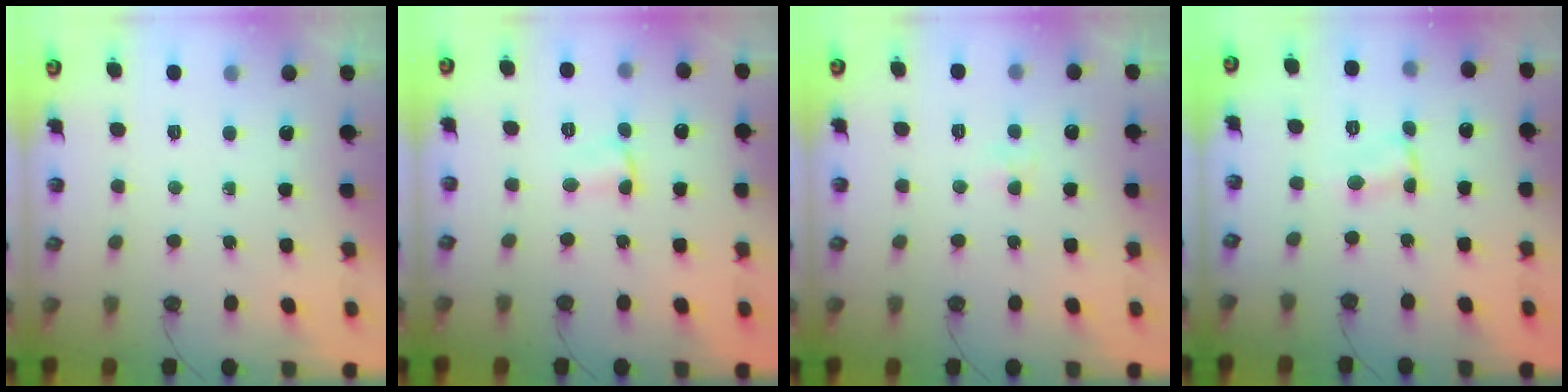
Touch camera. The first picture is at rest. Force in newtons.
{"total": 4.0, "press": 2.2, "slide": 3.3}
{"total": 2.9, "press": 2.8, "slide": 0.5}
{"total": 1.8, "press": 1.8, "slide": 0.2}